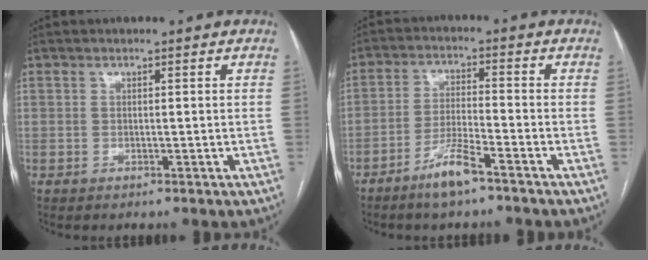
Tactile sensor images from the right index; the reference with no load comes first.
{"total": 5.9, "force": [-4.2, 0.3, 4.1], "torque": [-0.083, -0.006, -0.082]}